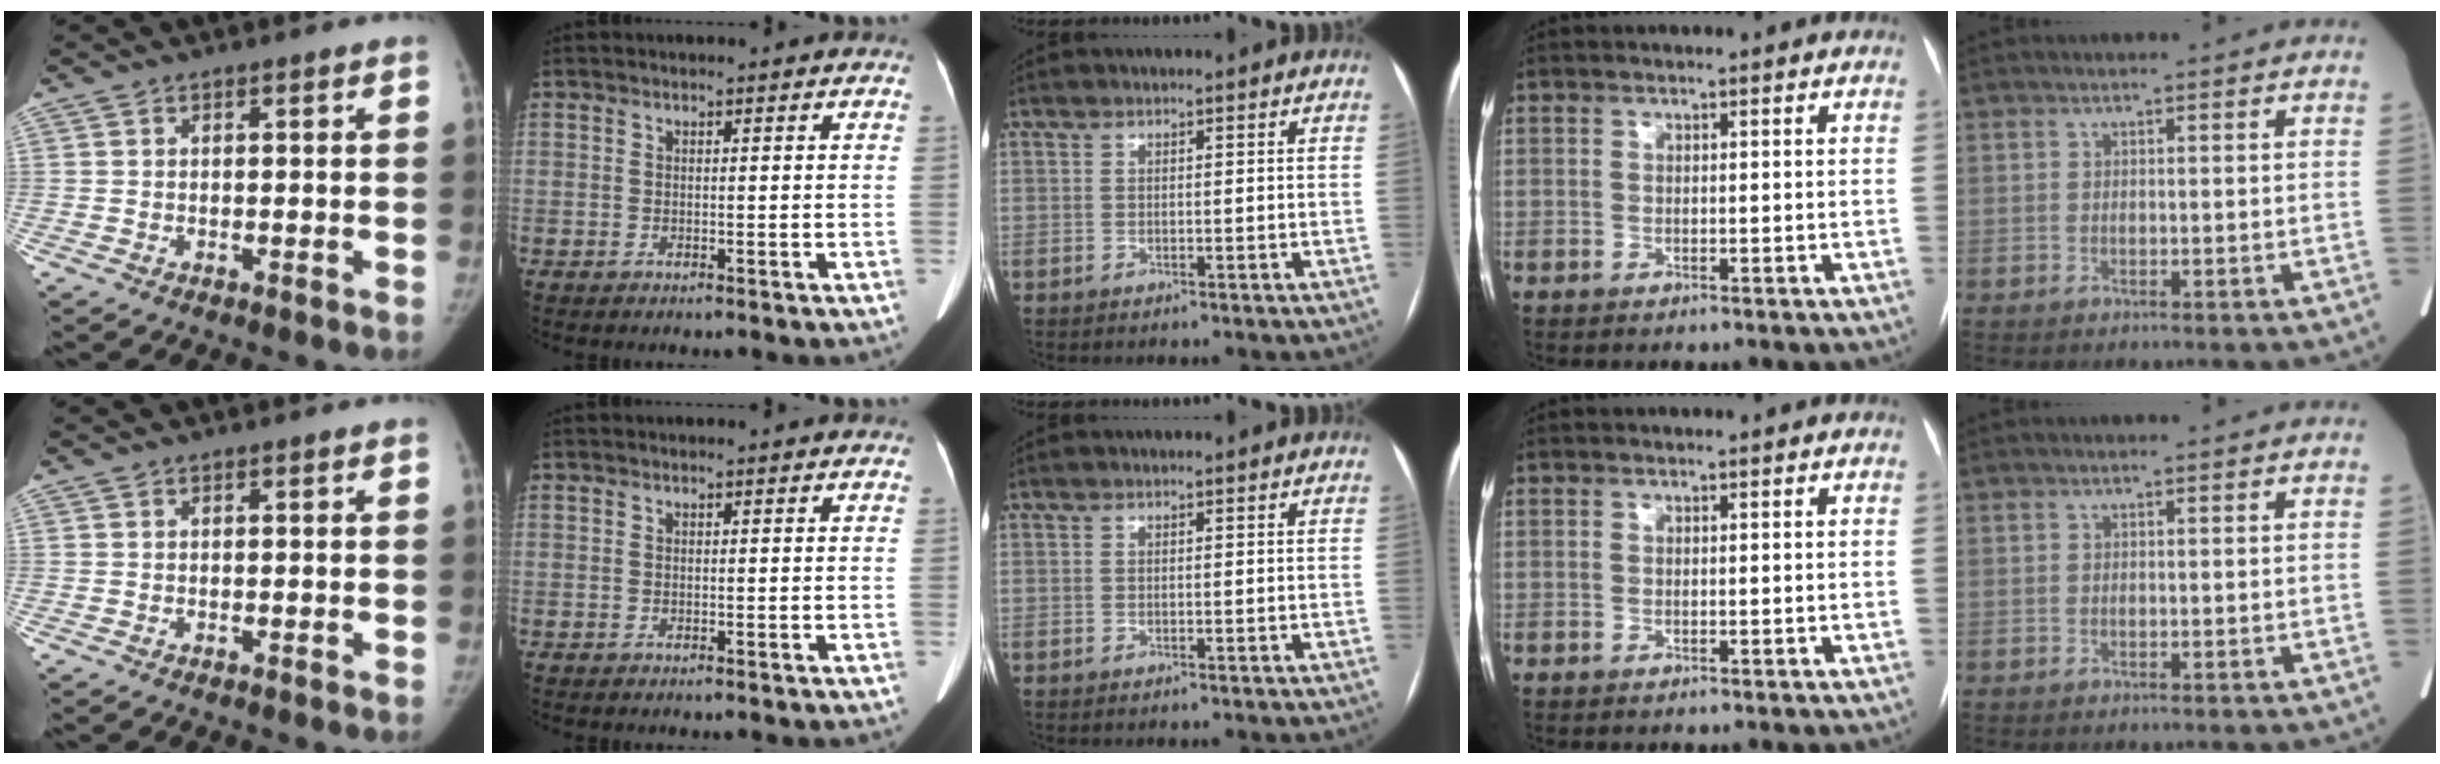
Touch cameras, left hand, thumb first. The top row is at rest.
{}